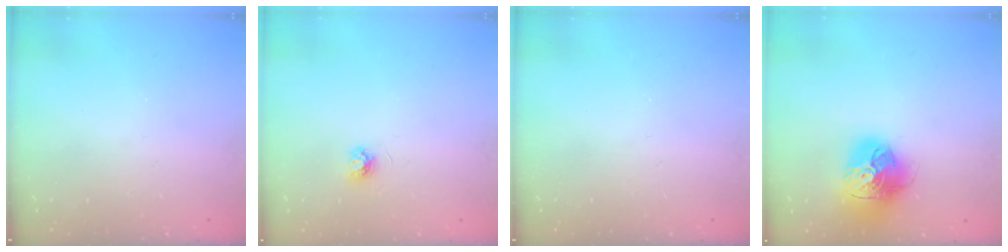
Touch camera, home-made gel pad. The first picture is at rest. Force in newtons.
{"total": 3.9, "press": 3.9, "slide": 0.5}
{"total": 0.0}
{"total": 18.6, "press": 18.5, "slide": 1.9}